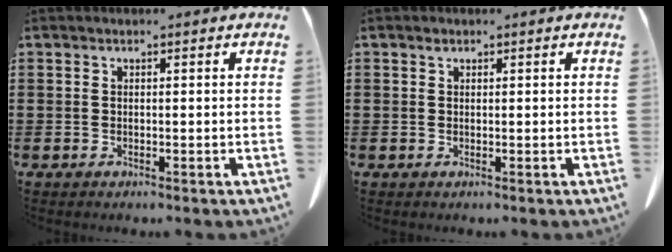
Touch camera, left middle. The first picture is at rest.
{"total": 0.8, "force": [0.5, 0.6, 0.2], "torque": [-0.007, 0.001, 0.011]}